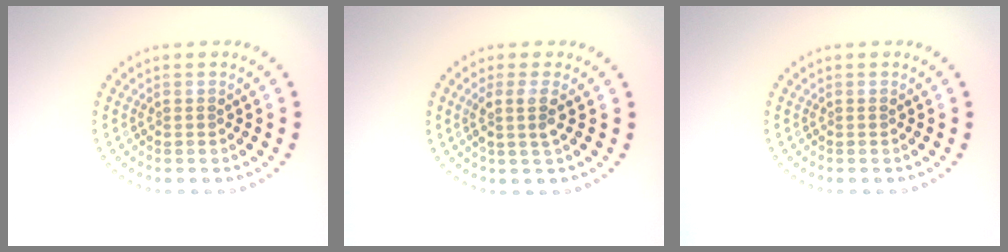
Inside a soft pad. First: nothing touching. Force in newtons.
{"total": 2.1, "press": 1.7, "slide": 1.3}
{"total": 0.0}